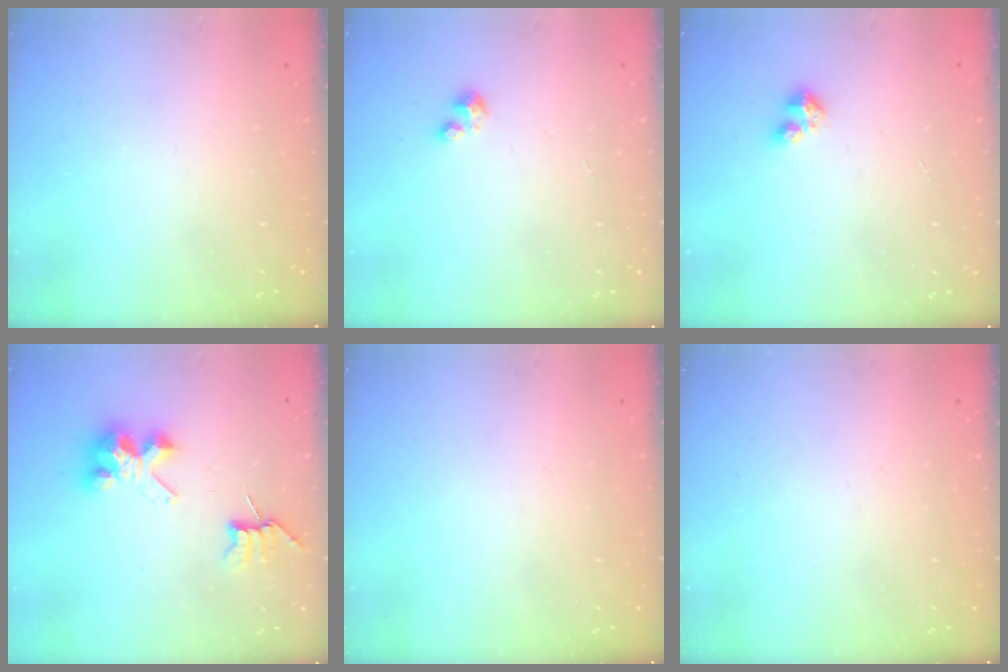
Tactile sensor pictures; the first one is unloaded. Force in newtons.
{"total": 2.0, "press": 2.0, "slide": 0.2}
{"total": 2.7, "press": 2.7, "slide": 0.3}
{"total": 7.8, "press": 7.8, "slide": 0.5}
{"total": 0.0}
{"total": 0.0}